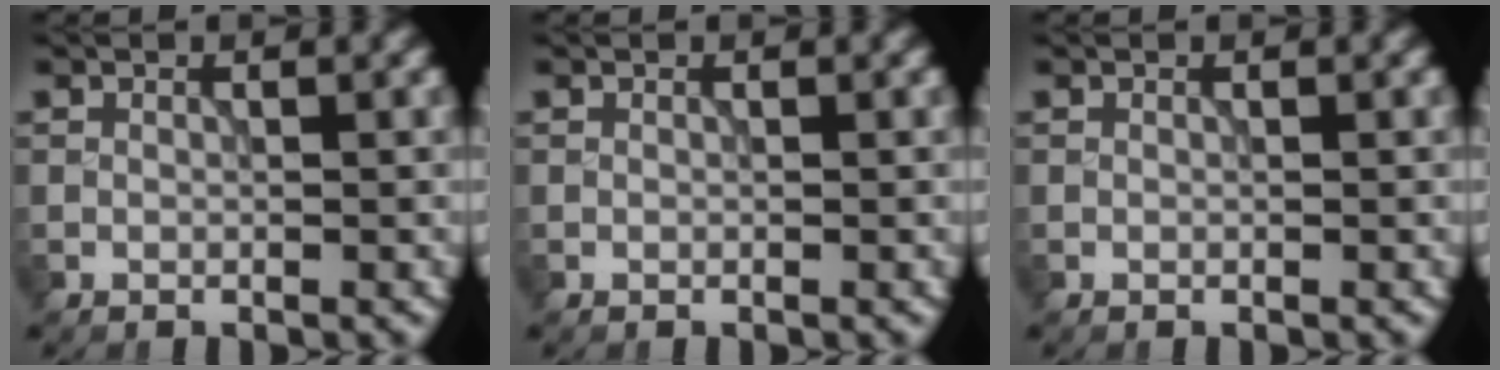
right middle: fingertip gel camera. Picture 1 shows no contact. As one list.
[{"total": 0.0}, {"total": 0.0}]